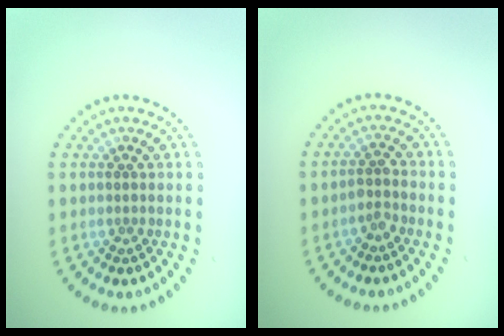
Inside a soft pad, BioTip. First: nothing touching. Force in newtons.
{"total": 1.4, "press": 1.1, "slide": 0.8}